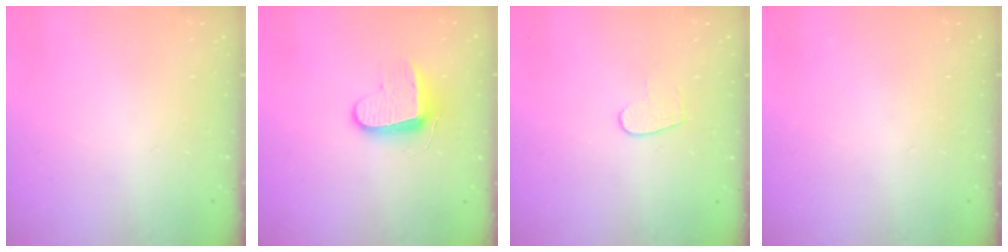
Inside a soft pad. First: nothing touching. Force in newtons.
{"total": 8.7, "press": 8.7, "slide": 0.6}
{"total": 5.4, "press": 5.4, "slide": 0.3}
{"total": 0.0}